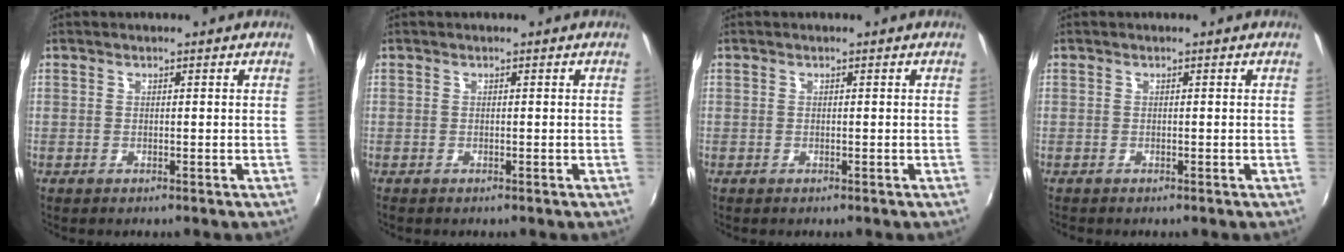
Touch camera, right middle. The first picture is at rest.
{"total": 0.0}
{"total": 0.0}
{"total": 0.0}